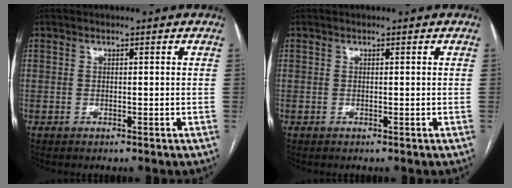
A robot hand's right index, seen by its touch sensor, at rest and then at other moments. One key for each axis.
{"total": 0.0}